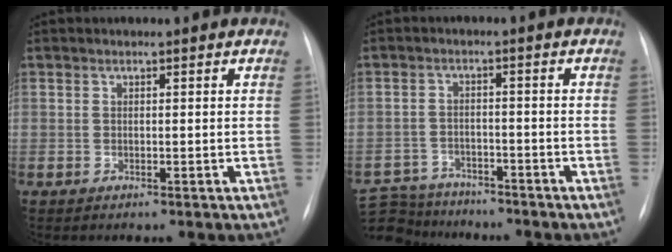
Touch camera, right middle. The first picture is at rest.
{"total": 10.4, "force": [-9.6, 3.7, 1.6], "torque": [-0.040, 0.010, -0.149]}